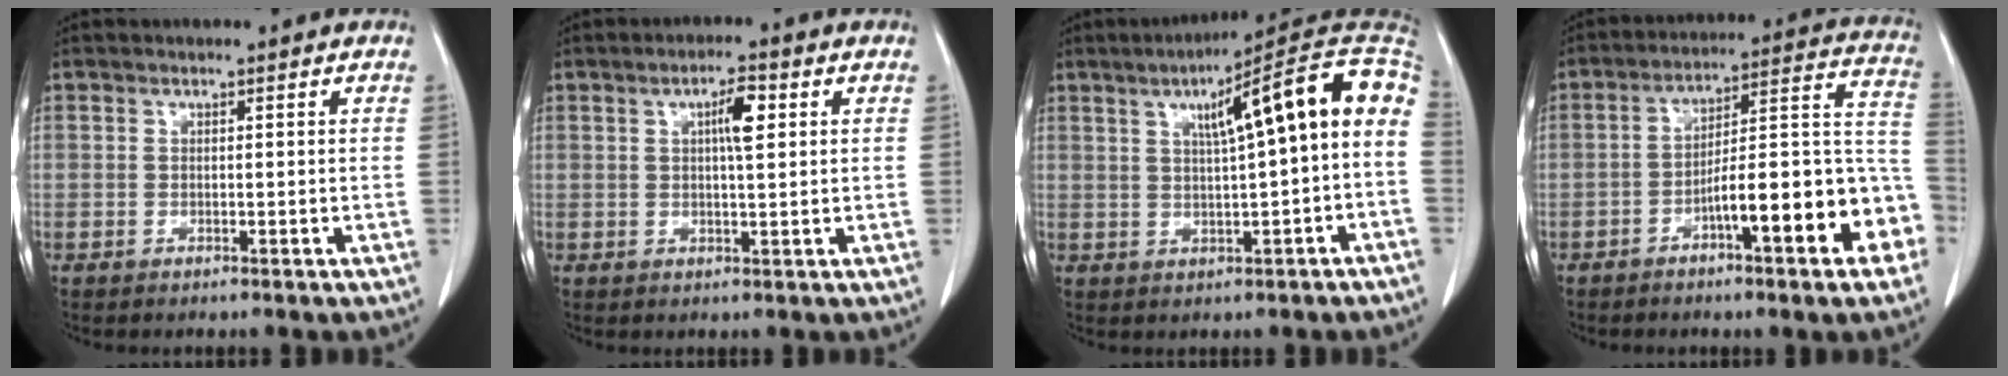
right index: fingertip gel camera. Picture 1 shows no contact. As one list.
[{"total": 4.3, "force": [1.3, 0.7, 4.0], "torque": [-0.069, 0.005, 0.021]}, {"total": 14.6, "force": [2.8, 0.9, 14.3], "torque": [-0.200, 0.038, 0.035]}, {"total": 16.3, "force": [-6.7, 2.9, 14.6], "torque": [-0.176, 0.040, -0.095]}]